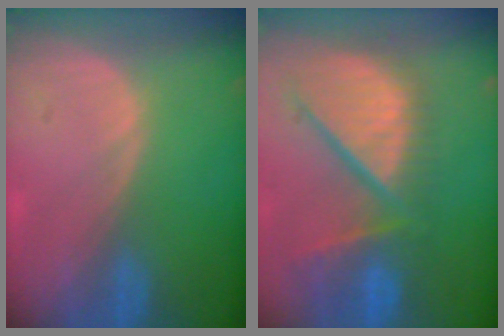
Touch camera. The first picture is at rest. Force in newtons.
{"total": 12.6, "press": 10.7, "slide": 6.7}